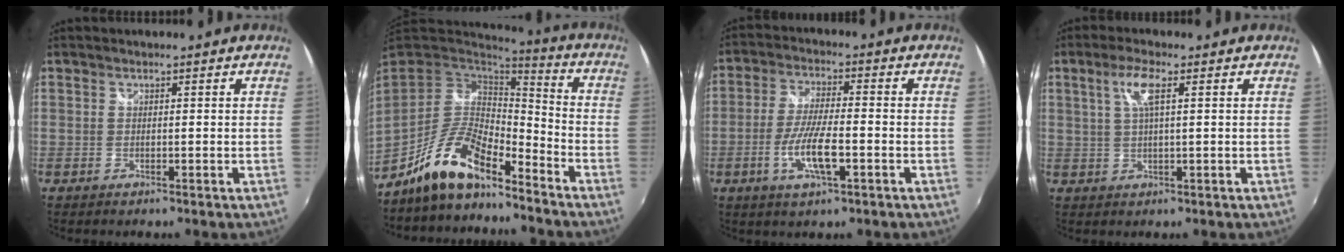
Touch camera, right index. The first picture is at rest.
{"total": 13.9, "force": [-10.6, 3.7, 8.2], "torque": [-0.175, -0.003, -0.201]}
{"total": 8.9, "force": [-3.2, 2.2, 8.0], "torque": [-0.159, -0.007, -0.059]}
{"total": 4.7, "force": [1.6, 0.6, 4.4], "torque": [-0.089, 0.004, 0.031]}